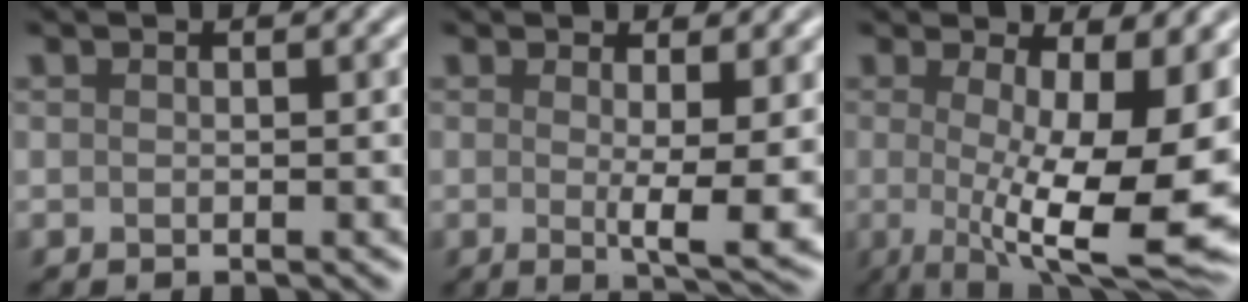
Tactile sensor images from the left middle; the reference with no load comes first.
{"total": 4.7, "force": [0.1, 0.7, 4.6], "torque": [-0.074, -0.013, 0.004]}
{"total": 14.5, "force": [-1.0, 4.2, 13.9], "torque": [-0.163, -0.005, -0.008]}